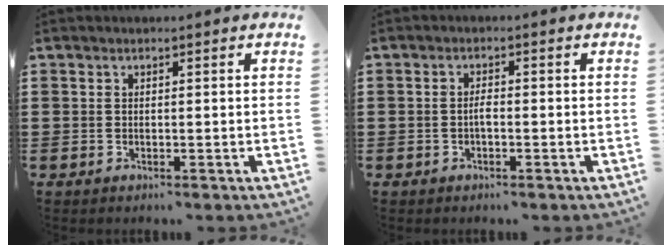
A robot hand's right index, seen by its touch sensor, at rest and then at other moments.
{"total": 1.8, "force": [-0.4, 0.6, 1.6], "torque": [-0.032, 0.002, -0.008]}